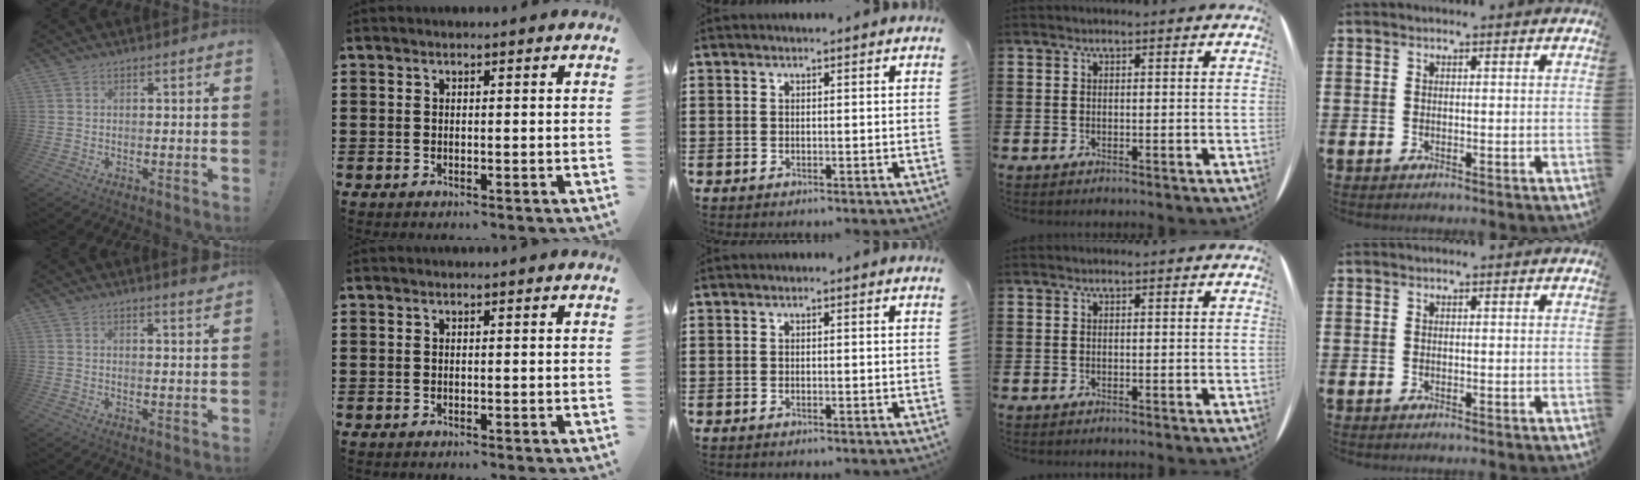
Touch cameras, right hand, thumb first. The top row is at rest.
{"thumb": {"total": 3.1, "force": [2.6, -0.3, 1.6], "torque": [-0.014, -0.023, 0.042]}}